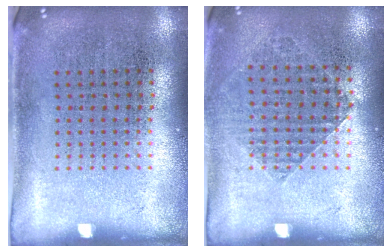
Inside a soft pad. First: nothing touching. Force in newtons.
{"total": 0.9, "press": 0.9, "slide": 0.1}